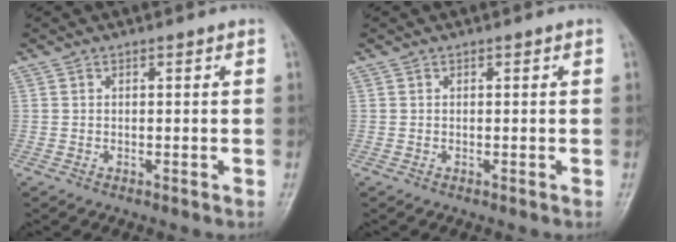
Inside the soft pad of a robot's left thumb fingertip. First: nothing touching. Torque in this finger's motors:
{"motor_torque": [-0.01, 0.01, 0.00, 0.00, 0.00]}